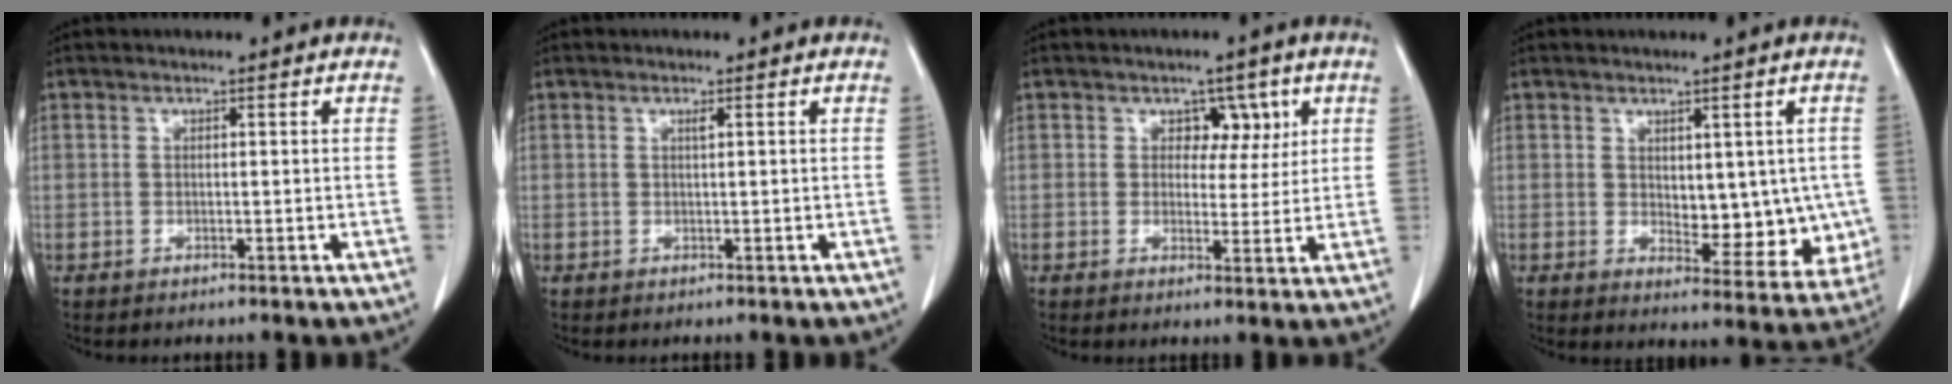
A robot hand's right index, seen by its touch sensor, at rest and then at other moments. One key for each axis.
{"total": 0.5, "fx": 0.3, "fy": 0.0, "fz": 0.4, "tx": -0.010, "ty": -0.001, "tz": 0.006}
{"total": 4.3, "fx": 1.7, "fy": 3.1, "fz": 2.4, "tx": -0.019, "ty": 0.006, "tz": 0.025}
{"total": 9.3, "fx": 0.3, "fy": 5.0, "fz": 7.9, "tx": -0.083, "ty": -0.006, "tz": 0.019}